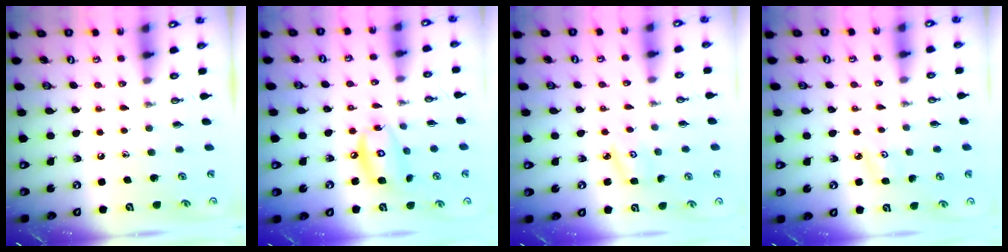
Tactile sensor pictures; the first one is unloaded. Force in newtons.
{"total": 11.9, "press": 11.9, "slide": 0.8}
{"total": 4.7, "press": 4.6, "slide": 0.6}
{"total": 3.5, "press": 3.4, "slide": 0.4}